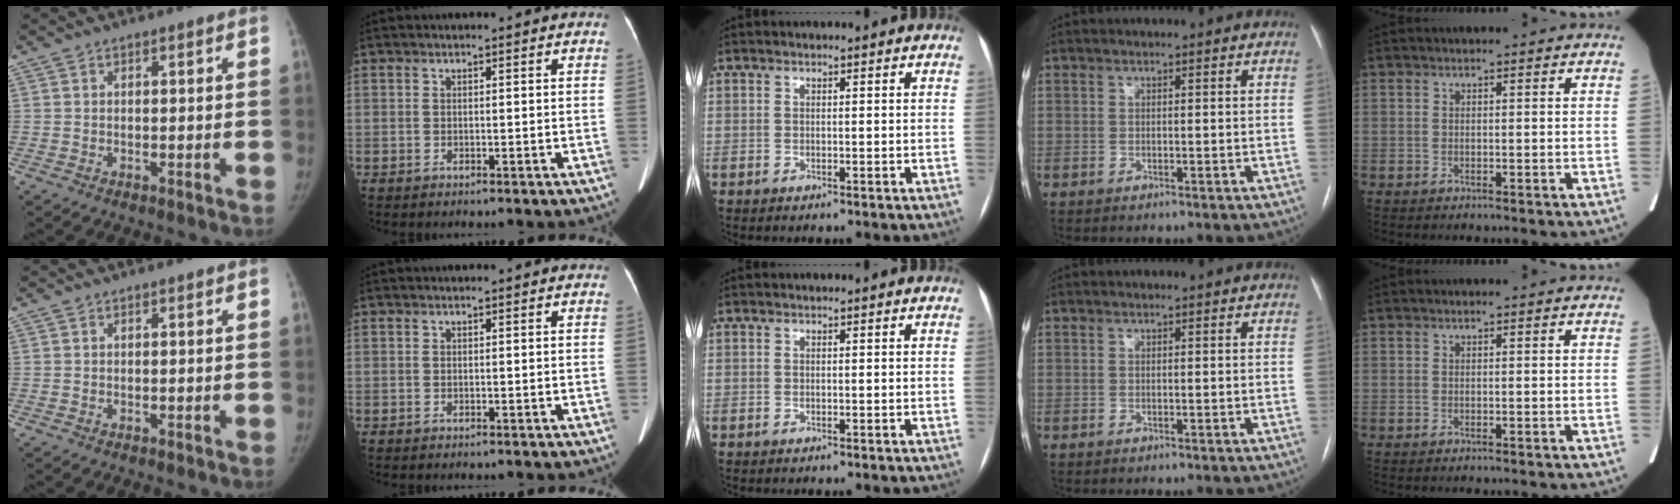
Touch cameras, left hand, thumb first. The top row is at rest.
{}